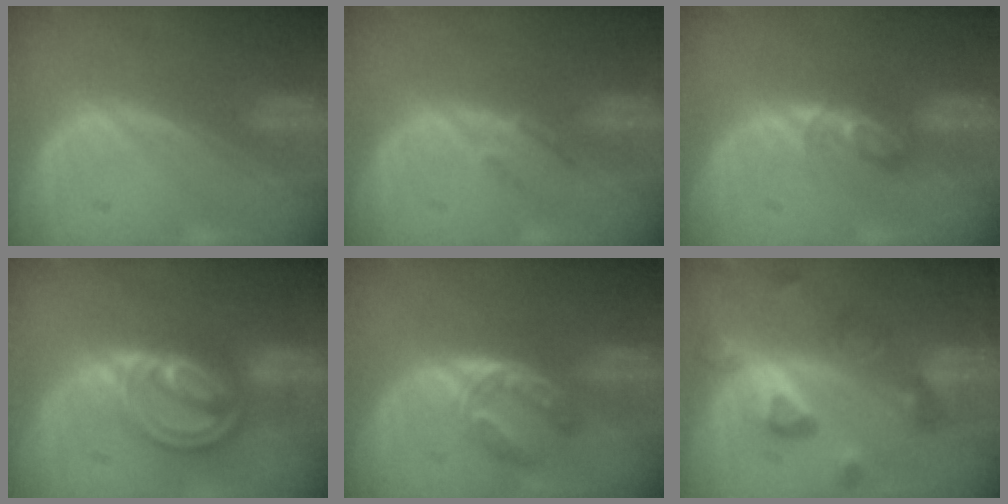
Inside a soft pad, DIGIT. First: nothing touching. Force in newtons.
{"total": 1.5, "press": 1.3, "slide": 0.7}
{"total": 3.5, "press": 3.5, "slide": 0.4}
{"total": 8.6, "press": 7.2, "slide": 4.7}
{"total": 5.9, "press": 4.8, "slide": 3.4}
{"total": 9.3, "press": 8.2, "slide": 4.3}